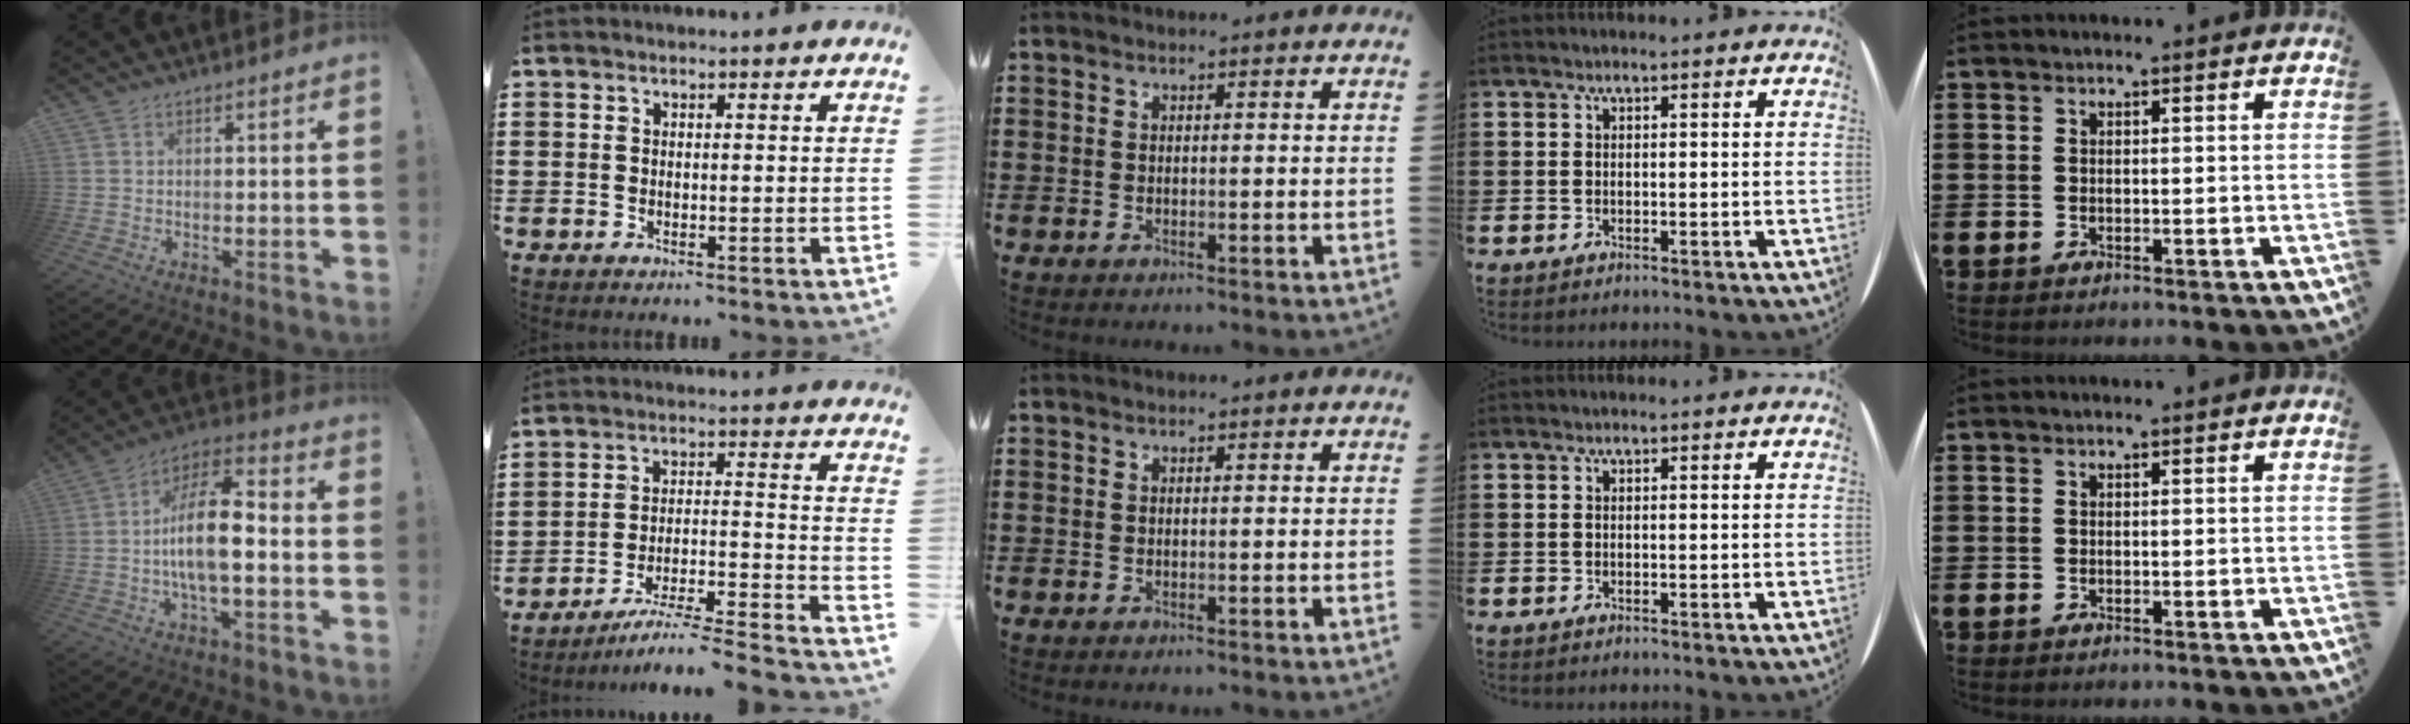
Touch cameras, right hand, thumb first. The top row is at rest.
{"thumb": {"total": 14.4, "force": [-2.5, 5.8, 13.0], "torque": [-0.242, 0.012, -0.049]}, "index": {"total": 5.4, "force": [-4.7, -0.3, 2.5], "torque": [-0.043, -0.017, -0.093]}}